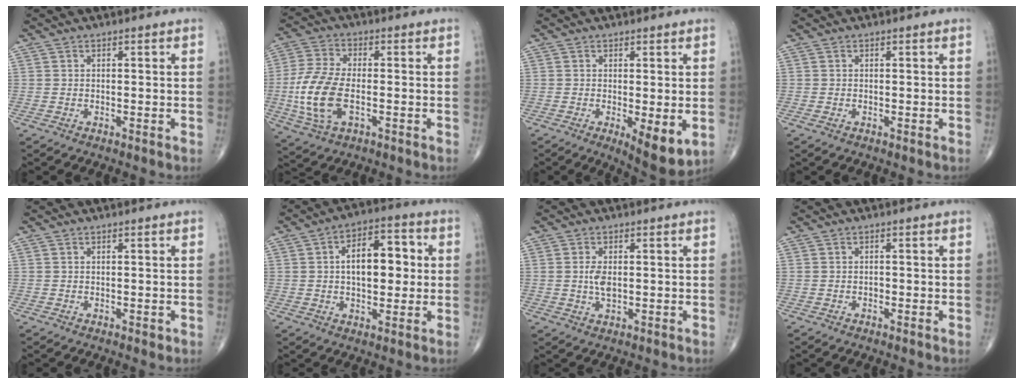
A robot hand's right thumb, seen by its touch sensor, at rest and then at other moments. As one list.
[{"total": 12.3, "force": [-2.3, 6.3, 10.3], "torque": [-0.231, 0.006, -0.044]}, {"total": 6.9, "force": [-1.3, 2.1, 6.4], "torque": [-0.091, -0.022, -0.017]}, {"total": 0.5, "force": [-0.2, 0.3, 0.4], "torque": [-0.012, -0.003, -0.006]}, {"total": 0.7, "force": [-0.1, 0.3, 0.6], "torque": [-0.007, -0.002, 0.001]}, {"total": 12.1, "force": [1.3, 6.7, 10.1], "torque": [-0.126, 0.019, 0.017]}, {"total": 2.1, "force": [0.2, 1.0, 1.8], "torque": [-0.036, -0.002, 0.005]}, {"total": 0.5, "force": [-0.2, 0.4, 0.3], "torque": [-0.003, 0.002, -0.006]}]